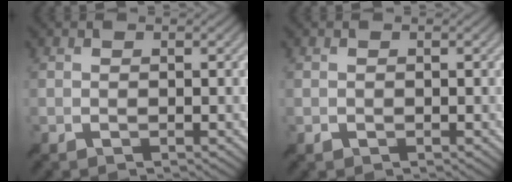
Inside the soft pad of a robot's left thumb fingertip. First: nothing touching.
{"total": 0.6, "force": [-0.4, 0.5, 0.0], "torque": [0.002, -0.006, -0.006]}